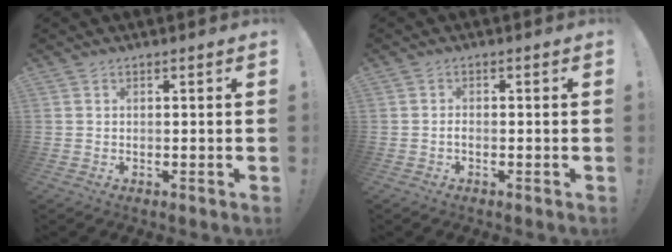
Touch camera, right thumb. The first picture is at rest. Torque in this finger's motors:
{"motor_torque": [-0.12, -0.09, 0.18, -0.05, 0.00]}